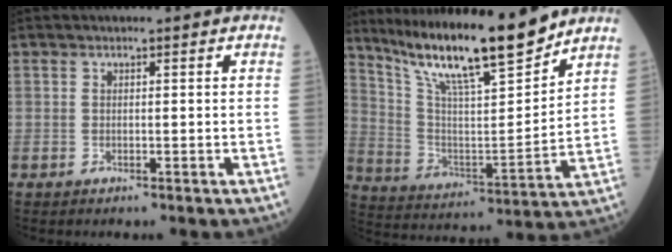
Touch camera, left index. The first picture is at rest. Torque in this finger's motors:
{"motor_torque": [1.07, -1.07, 0.43, 0.15]}